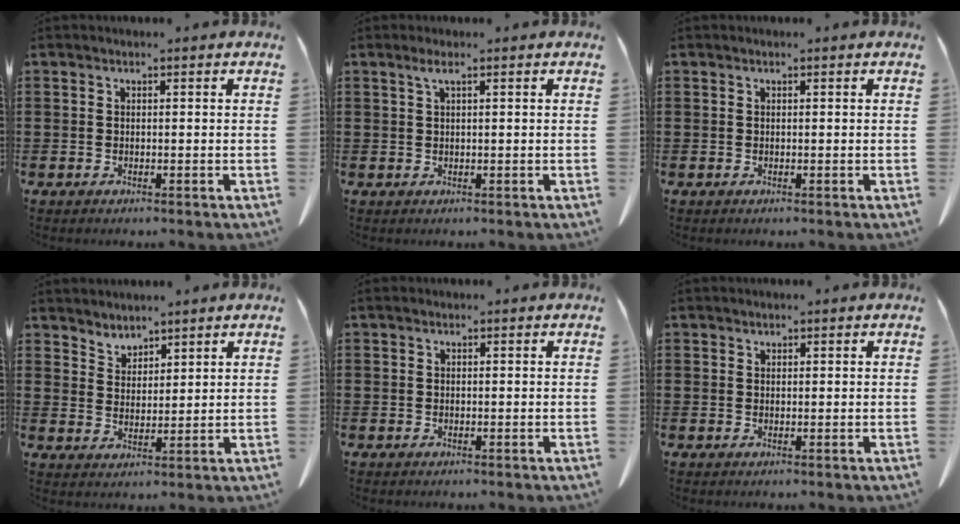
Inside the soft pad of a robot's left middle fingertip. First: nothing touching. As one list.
[{"total": 1.6, "force": [0.7, 0.1, 1.4], "torque": [-0.030, 0.000, 0.013]}, {"total": 0.0}, {"total": 3.3, "force": [3.2, 0.8, -0.3], "torque": [-0.005, -0.010, 0.063]}, {"total": 0.0}, {"total": 0.7, "force": [0.6, 0.2, 0.0], "torque": [-0.002, -0.002, 0.014]}]